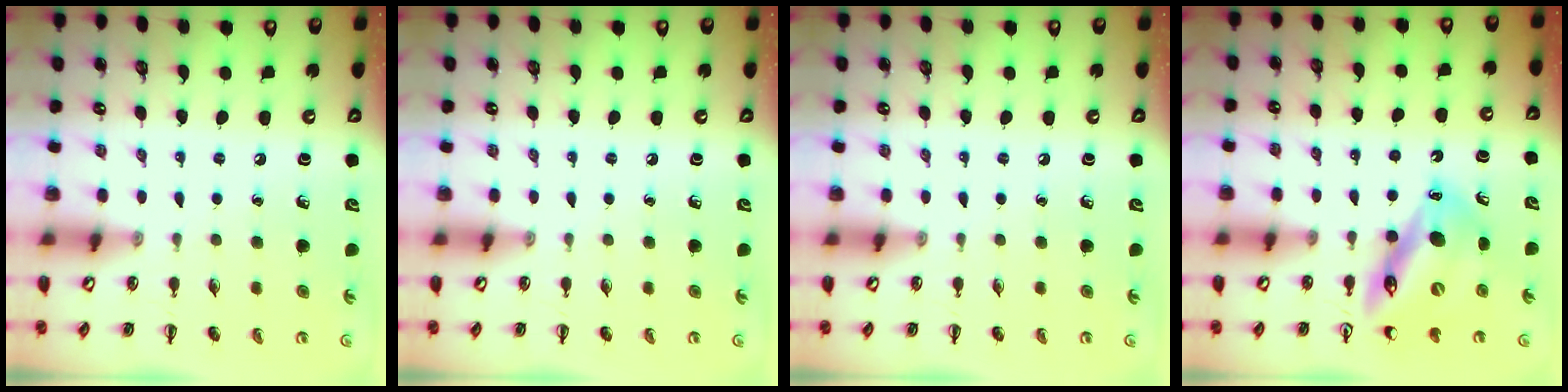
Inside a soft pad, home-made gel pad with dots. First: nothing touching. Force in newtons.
{"total": 0.0}
{"total": 0.0}
{"total": 13.8, "press": 13.1, "slide": 4.2}